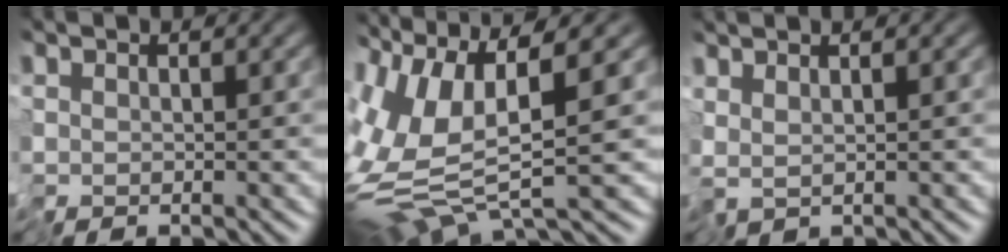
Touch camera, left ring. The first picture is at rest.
{"total": 9.3, "force": [1.3, 2.3, 8.9], "torque": [-0.206, -0.008, 0.033]}
{"total": 1.4, "force": [1.0, -0.6, 0.7], "torque": [-0.016, -0.002, 0.027]}